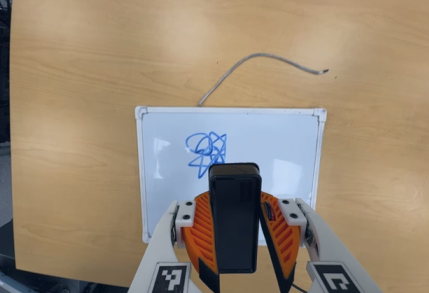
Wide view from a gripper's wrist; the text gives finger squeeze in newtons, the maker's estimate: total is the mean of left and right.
{"total": 8.5, "left": 8.2, "right": 8.8}